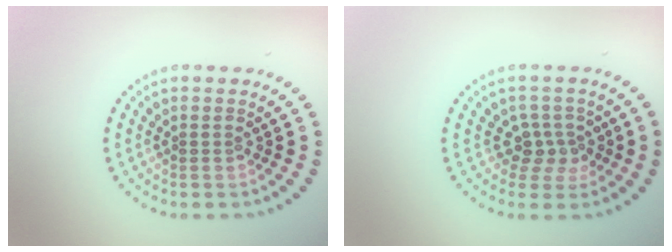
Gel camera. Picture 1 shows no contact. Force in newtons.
{"total": 2.5, "press": 2.0, "slide": 1.5}